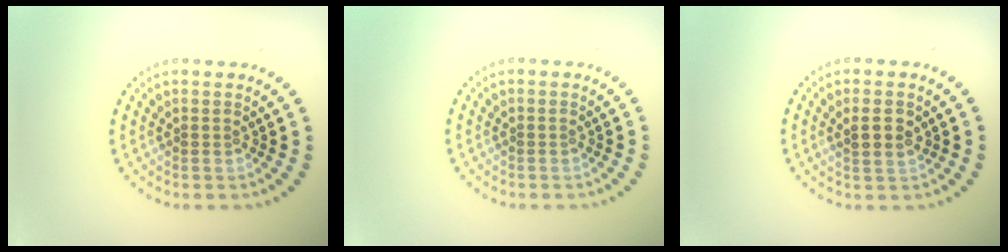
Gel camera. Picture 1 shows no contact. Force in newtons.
{"total": 0.0}
{"total": 2.3, "press": 2.2, "slide": 0.6}